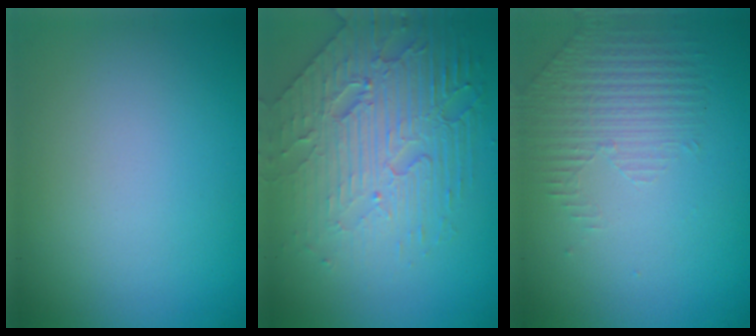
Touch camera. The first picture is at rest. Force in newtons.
{"total": 7.6, "press": 5.3, "slide": 5.4}
{"total": 1.5, "press": 0.9, "slide": 1.2}